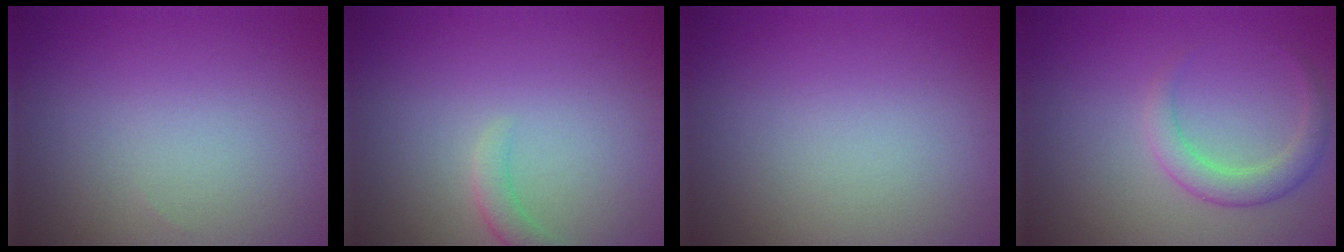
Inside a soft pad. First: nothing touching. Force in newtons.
{"total": 1.6, "press": 1.5, "slide": 0.2}
{"total": 0.0}
{"total": 2.6, "press": 2.6, "slide": 0.2}